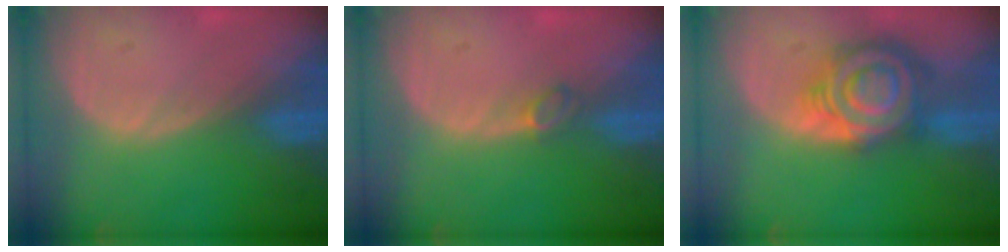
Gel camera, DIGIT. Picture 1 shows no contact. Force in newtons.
{"total": 1.4, "press": 1.3, "slide": 0.3}
{"total": 9.3, "press": 9.2, "slide": 0.6}